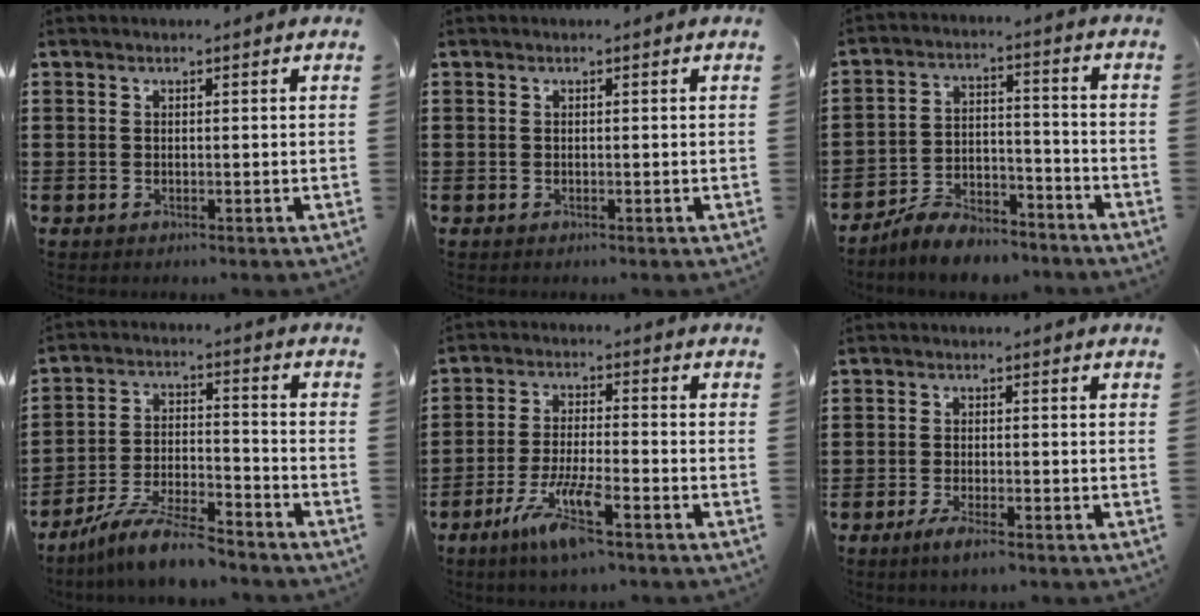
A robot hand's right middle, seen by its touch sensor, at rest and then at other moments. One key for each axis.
{"total": 0.0}
{"total": 7.1, "fx": -6.7, "fy": 1.5, "fz": 1.8, "tx": -0.035, "ty": 0.016, "tz": -0.131}
{"total": 8.5, "fx": -7.6, "fy": 0.9, "fz": 3.9, "tx": -0.078, "ty": 0.009, "tz": -0.146}
{"total": 8.0, "fx": -5.0, "fy": 1.2, "fz": 6.2, "tx": -0.128, "ty": -0.007, "tz": -0.093}
{"total": 2.5, "fx": -1.8, "fy": 0.1, "fz": 1.8, "tx": -0.038, "ty": -0.004, "tz": -0.033}